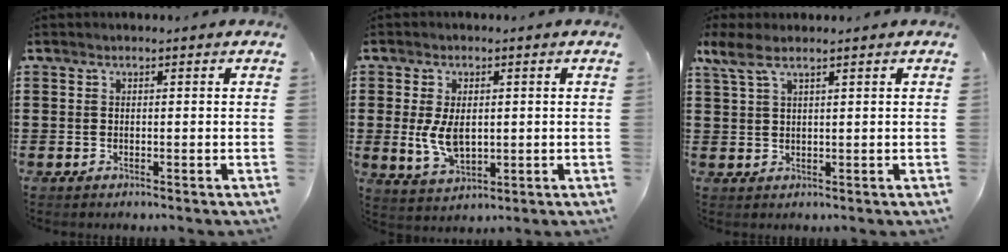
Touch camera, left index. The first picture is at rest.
{"total": 6.0, "force": [0.0, 3.6, 4.8], "torque": [-0.105, -0.002, -0.005]}
{"total": 3.5, "force": [2.0, 0.9, 2.7], "torque": [-0.067, -0.001, 0.033]}